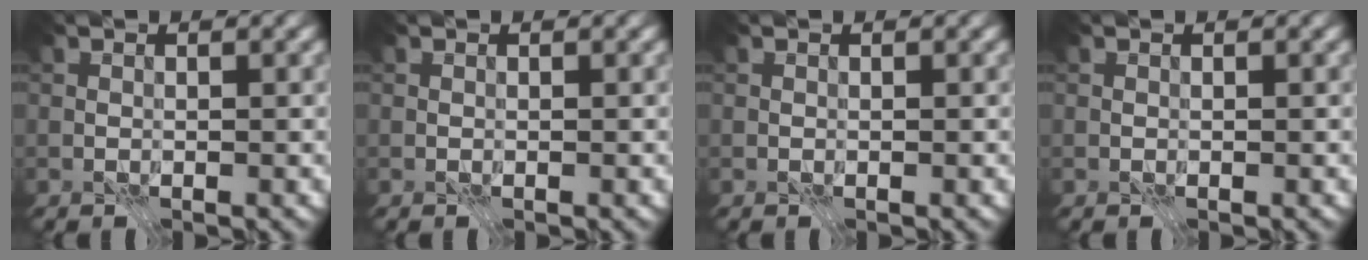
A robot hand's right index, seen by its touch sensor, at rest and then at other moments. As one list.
[{"total": 0.0}, {"total": 0.0}, {"total": 0.0}]